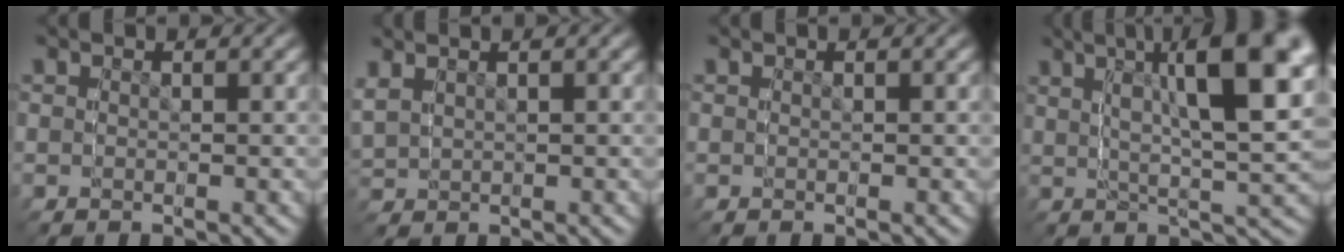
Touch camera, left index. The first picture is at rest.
{"total": 0.9, "force": [0.9, 0.2, 0.3], "torque": [-0.018, 0.012, 0.018]}
{"total": 0.0}
{"total": 6.5, "force": [3.5, -0.7, 5.4], "torque": [-0.084, 0.047, 0.045]}